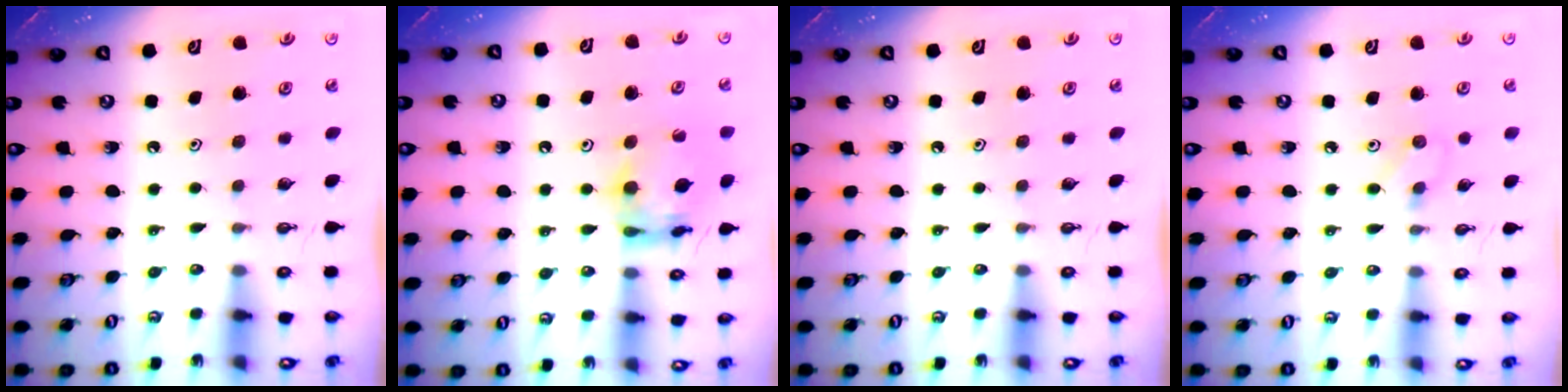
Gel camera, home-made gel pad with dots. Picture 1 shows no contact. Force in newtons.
{"total": 11.7, "press": 11.7, "slide": 1.1}
{"total": 0.0}
{"total": 5.0, "press": 5.0, "slide": 0.6}